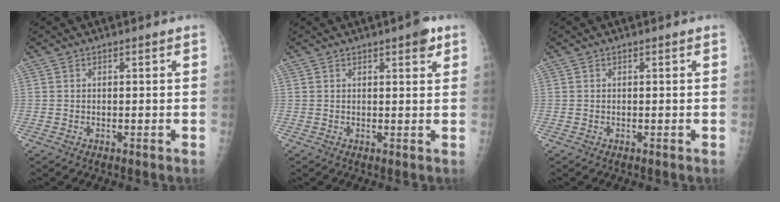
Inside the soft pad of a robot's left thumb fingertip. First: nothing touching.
{"total": 3.3, "force": [2.0, 1.0, 2.4], "torque": [-0.024, -0.007, 0.023]}
{"total": 0.0}